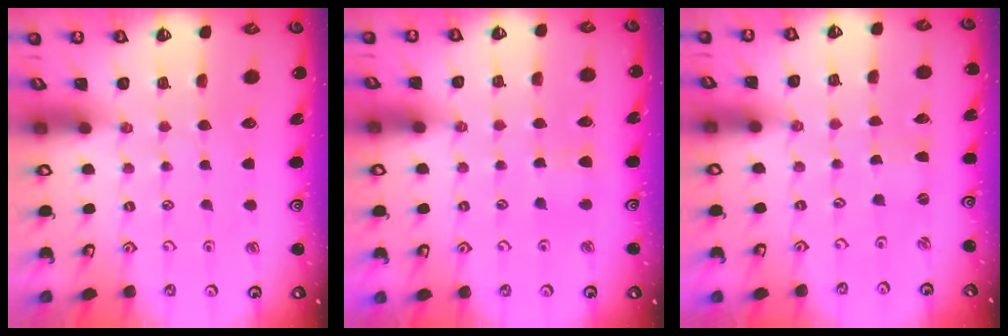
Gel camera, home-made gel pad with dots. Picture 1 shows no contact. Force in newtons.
{"total": 2.9, "press": 2.9, "slide": 0.4}
{"total": 0.0}